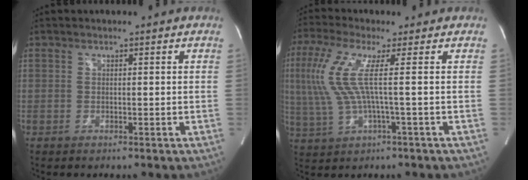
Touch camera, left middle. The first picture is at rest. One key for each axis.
{"total": 9.2, "fx": 1.3, "fy": 0.3, "fz": 9.1, "tx": -0.218, "ty": 0.010, "tz": 0.026}